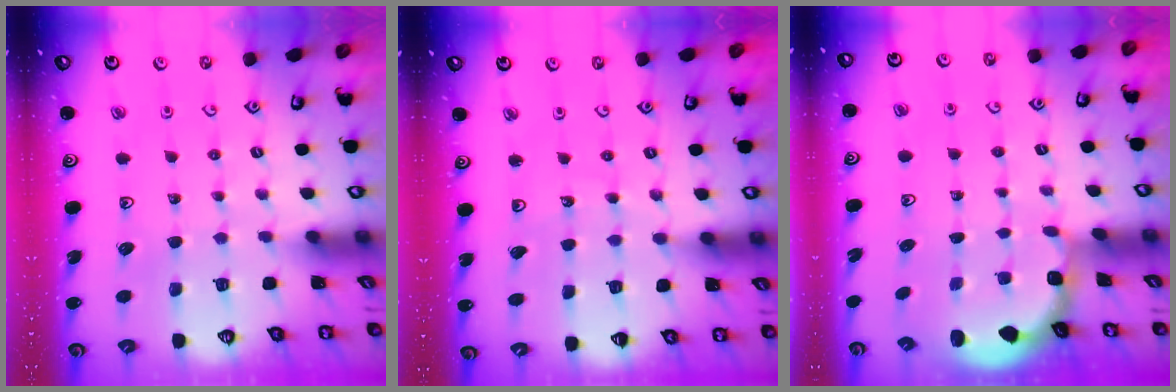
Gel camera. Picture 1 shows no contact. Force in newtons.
{"total": 3.0, "press": 3.0, "slide": 0.2}
{"total": 1.9, "press": 1.8, "slide": 0.7}